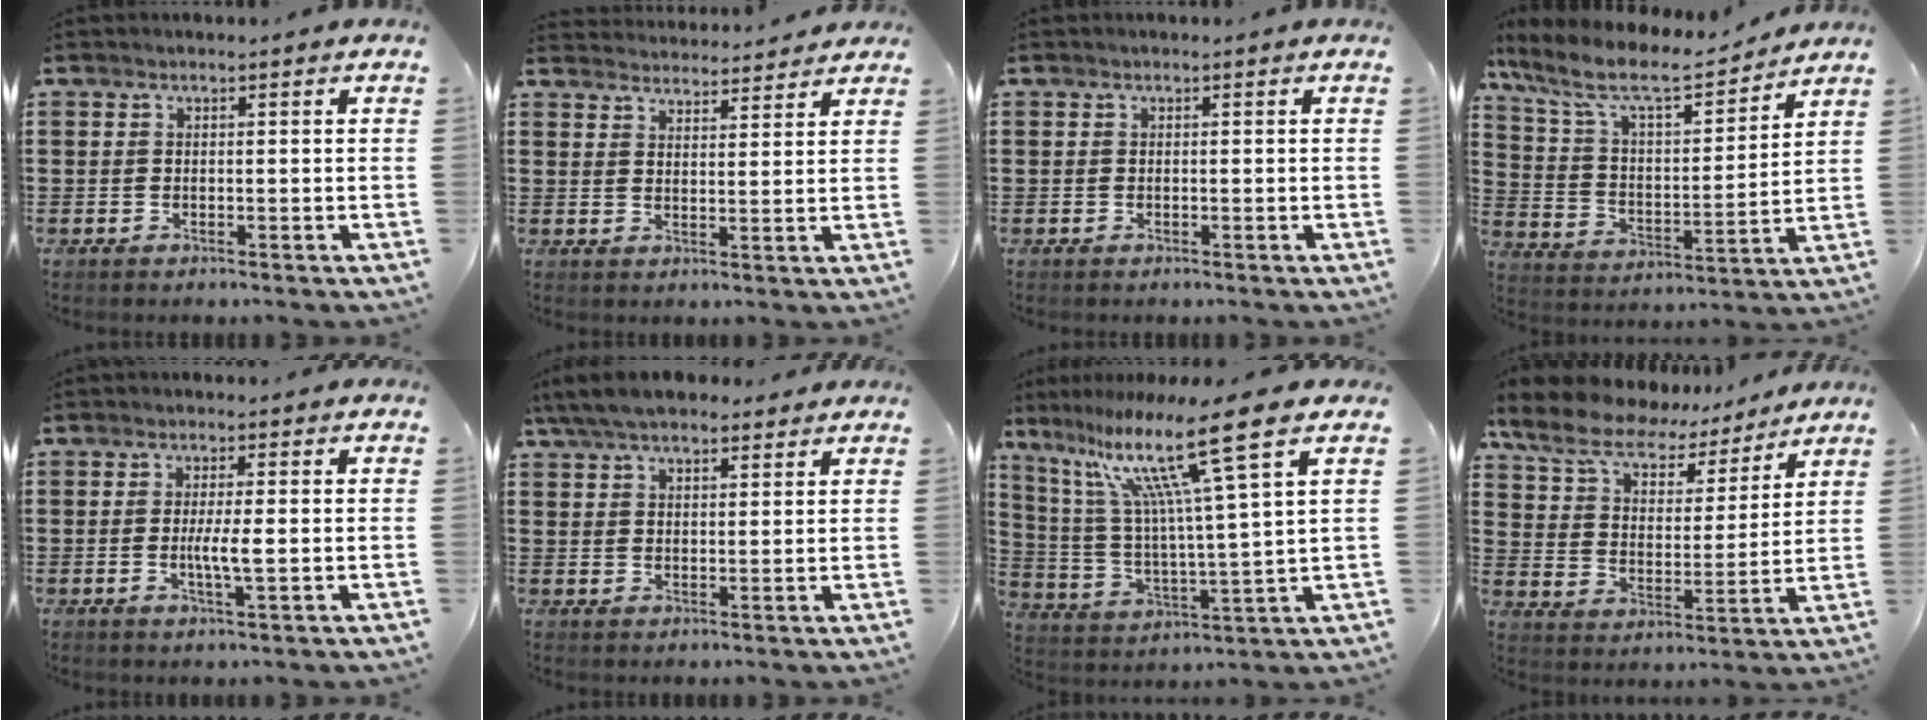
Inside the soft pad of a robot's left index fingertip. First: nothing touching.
{"total": 3.6, "force": [3.6, 0.2, 0.0], "torque": [-0.013, -0.017, 0.065]}
{"total": 0.0}
{"total": 9.6, "force": [7.9, 2.1, 5.1], "torque": [-0.131, -0.042, 0.132]}
{"total": 3.7, "force": [-0.1, 0.3, 3.7], "torque": [-0.072, -0.007, -0.006]}
{"total": 6.3, "force": [5.2, 2.0, 2.9], "torque": [-0.072, -0.002, 0.098]}
{"total": 15.4, "force": [9.7, 0.7, 11.9], "torque": [-0.247, -0.046, 0.149]}
{"total": 9.1, "force": [8.0, 2.8, 3.4], "torque": [-0.103, -0.037, 0.142]}